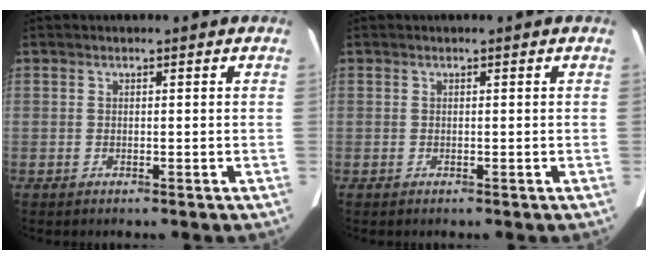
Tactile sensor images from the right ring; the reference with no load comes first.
{"total": 0.0}